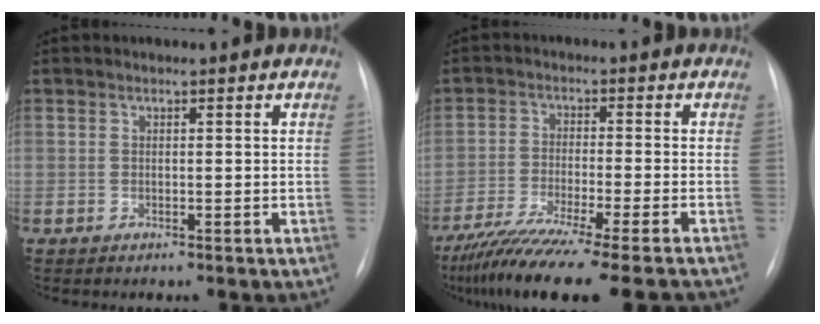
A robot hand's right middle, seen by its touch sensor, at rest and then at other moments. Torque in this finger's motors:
{"motor_torque": [1.20, -0.94, 0.33, 0.11]}